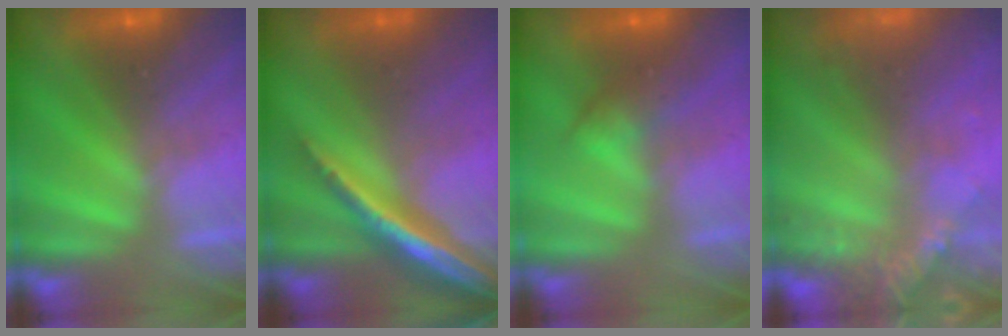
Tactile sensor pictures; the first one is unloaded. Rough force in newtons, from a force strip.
{"total": 1.8}
{"total": 2.9}
{"total": 6.9}